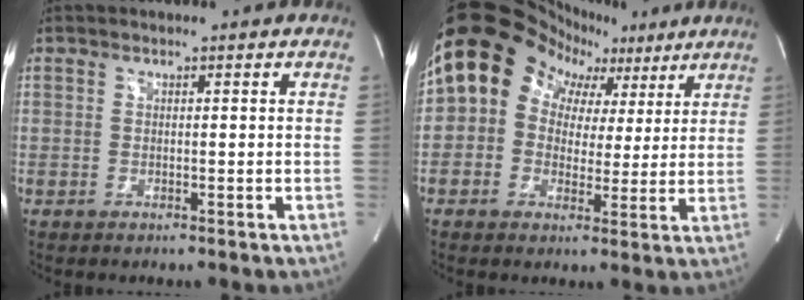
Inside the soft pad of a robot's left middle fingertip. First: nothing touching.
{"total": 12.0, "force": [4.0, 10.2, 4.8], "torque": [-0.072, 0.068, 0.069]}